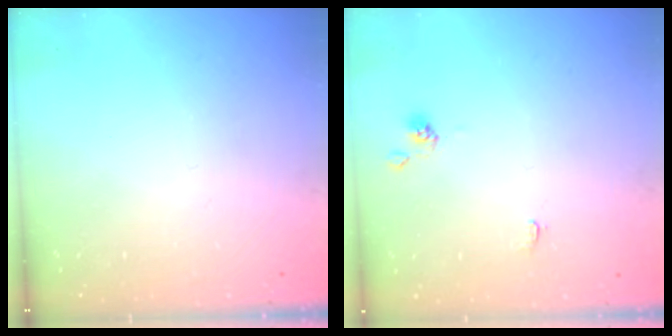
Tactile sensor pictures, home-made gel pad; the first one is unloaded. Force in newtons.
{"total": 1.1, "press": 1.1, "slide": 0.4}